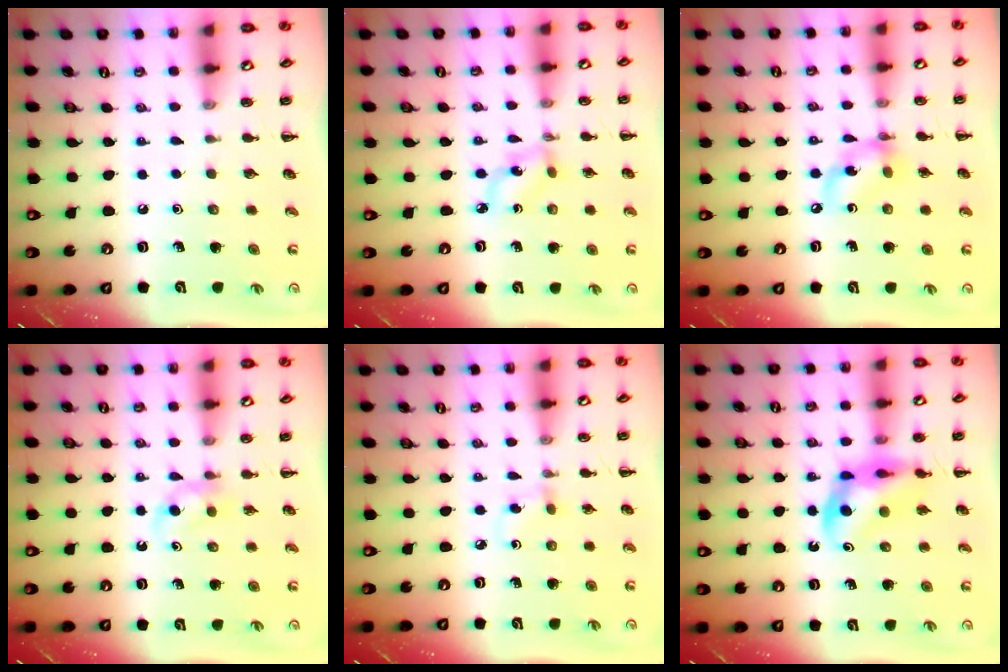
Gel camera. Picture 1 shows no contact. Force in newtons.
{"total": 3.2, "press": 3.1, "slide": 0.7}
{"total": 9.4, "press": 9.3, "slide": 1.4}
{"total": 2.9, "press": 2.6, "slide": 1.3}
{"total": 3.5, "press": 3.2, "slide": 1.5}
{"total": 11.0, "press": 10.5, "slide": 3.3}